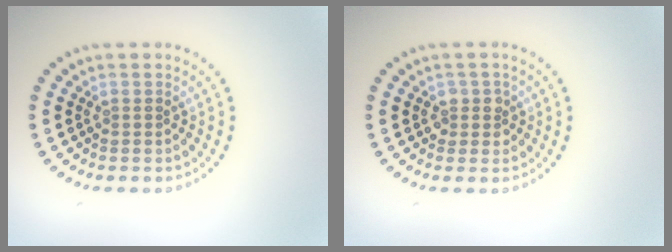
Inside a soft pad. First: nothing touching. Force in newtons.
{"total": 1.5, "press": 1.4, "slide": 0.5}